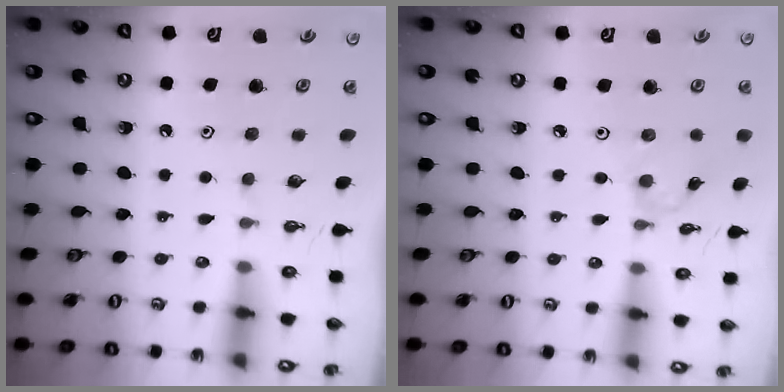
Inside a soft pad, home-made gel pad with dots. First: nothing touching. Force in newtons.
{"total": 0.9, "press": 0.8, "slide": 0.2}